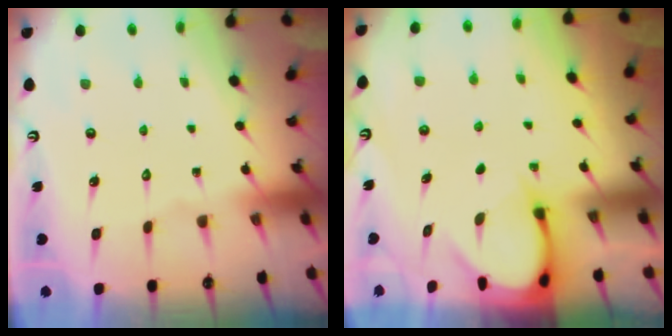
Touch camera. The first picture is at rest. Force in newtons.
{"total": 3.4, "press": 3.4, "slide": 0.3}